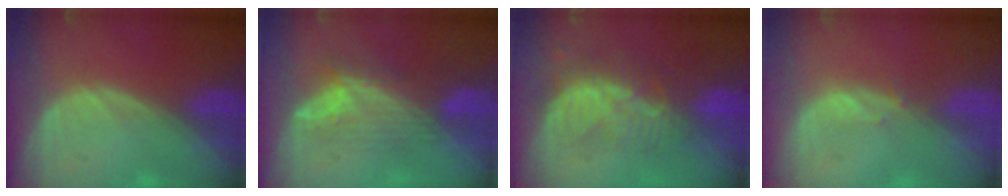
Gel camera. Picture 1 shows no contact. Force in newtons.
{"total": 7.4, "press": 7.1, "slide": 1.9}
{"total": 8.2, "press": 7.8, "slide": 2.5}
{"total": 0.8, "press": 0.8, "slide": 0.3}